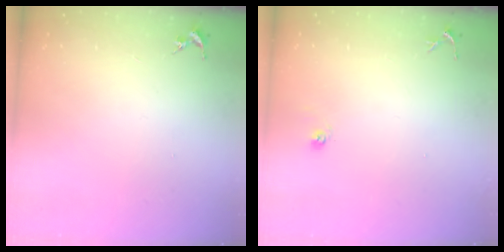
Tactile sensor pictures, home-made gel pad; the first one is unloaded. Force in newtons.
{"total": 3.4, "press": 3.4, "slide": 0.3}